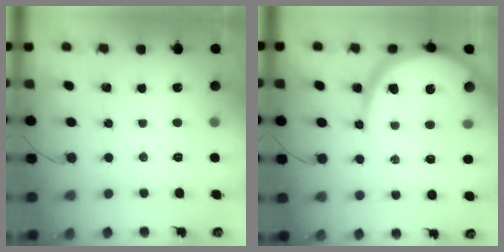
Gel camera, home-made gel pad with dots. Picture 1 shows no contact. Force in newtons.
{"total": 16.9, "press": 16.8, "slide": 1.8}